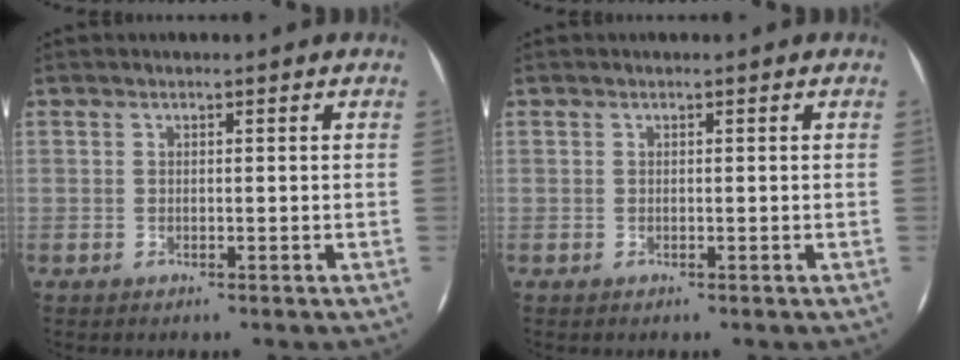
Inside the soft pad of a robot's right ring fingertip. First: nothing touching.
{"total": 0.0}